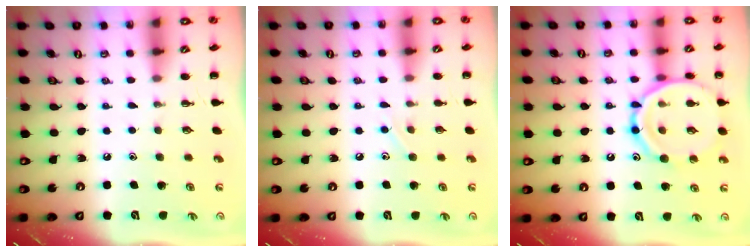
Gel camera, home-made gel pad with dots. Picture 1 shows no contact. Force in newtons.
{"total": 4.5, "press": 4.3, "slide": 1.1}
{"total": 16.9, "press": 16.8, "slide": 1.9}